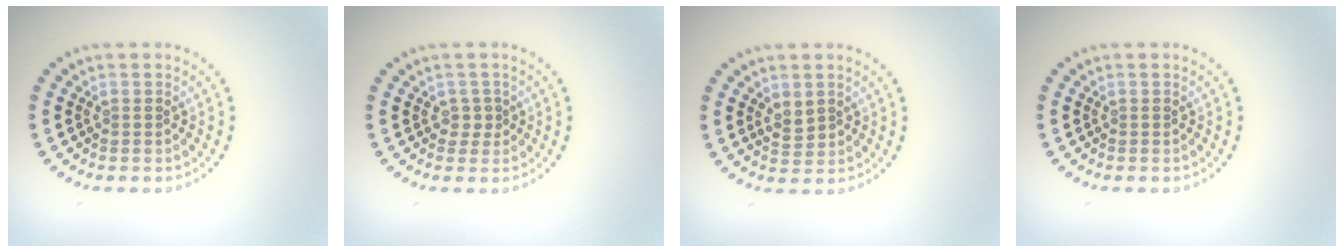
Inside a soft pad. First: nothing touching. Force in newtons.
{"total": 1.0, "press": 0.9, "slide": 0.6}
{"total": 1.6, "press": 1.5, "slide": 0.8}
{"total": 0.0}